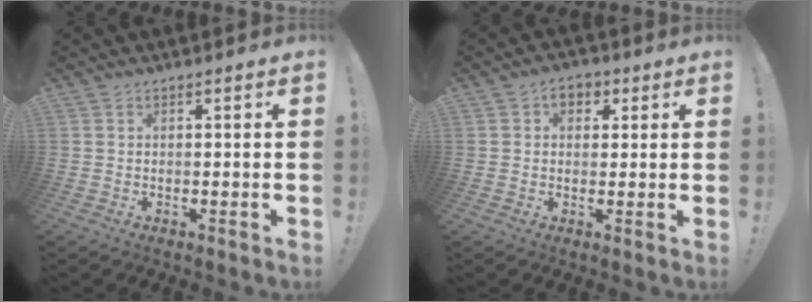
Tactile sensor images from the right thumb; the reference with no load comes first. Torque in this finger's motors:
{"motor_torque": [0.35, 0.35, 0.01, -0.01, 0.01]}